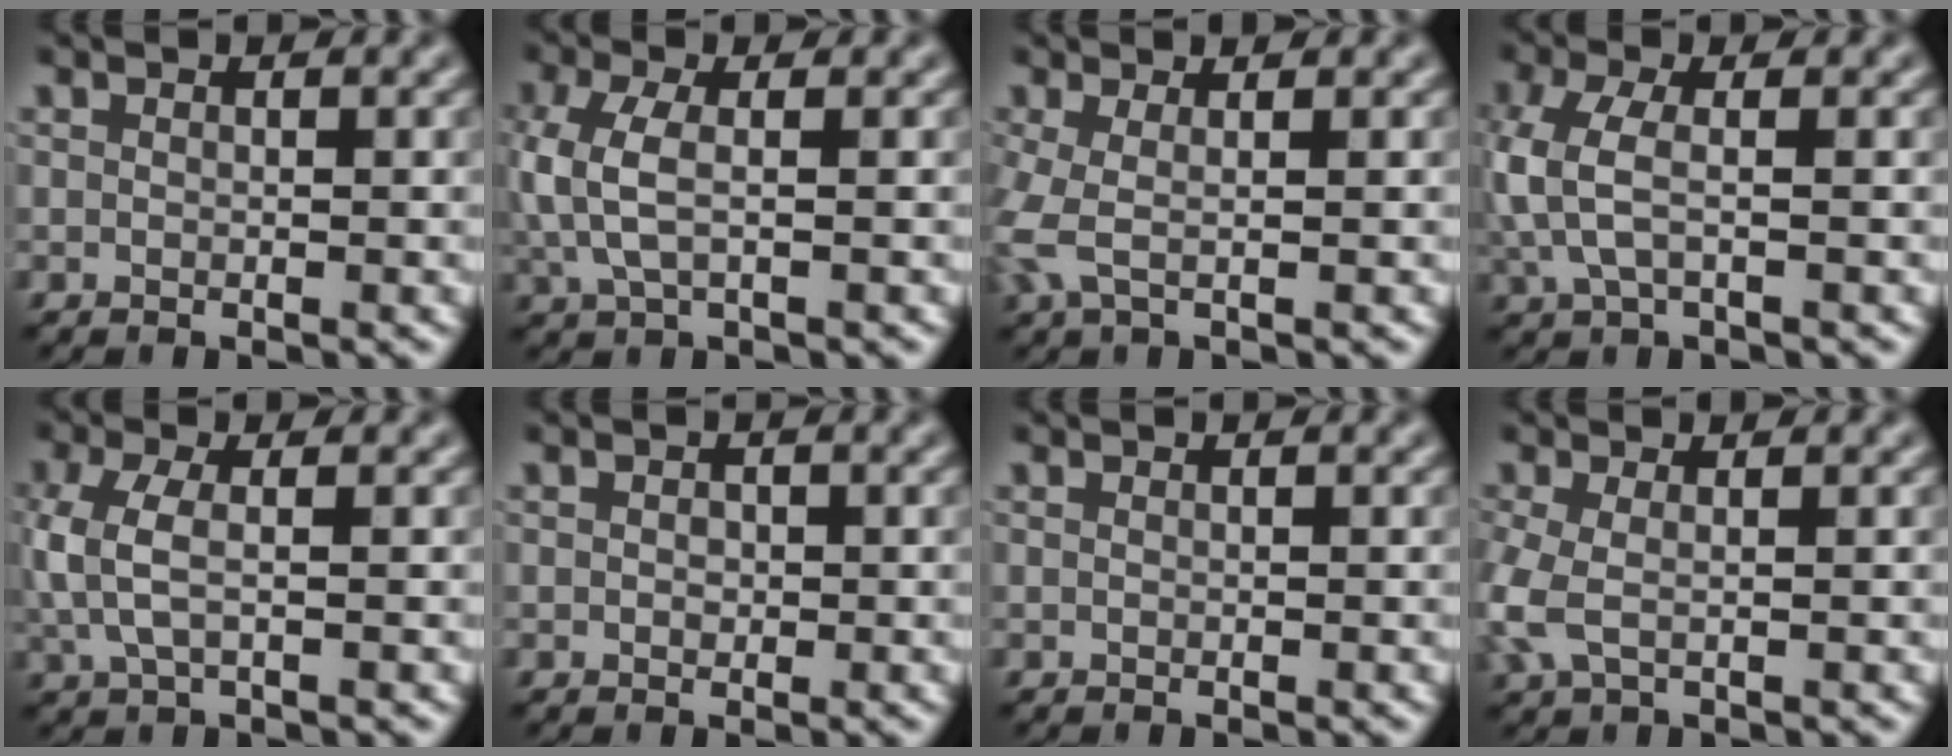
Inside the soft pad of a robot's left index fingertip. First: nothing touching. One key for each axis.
{"total": 3.7, "fx": 0.2, "fy": 1.6, "fz": 3.3, "tx": -0.088, "ty": 0.003, "tz": 0.000}
{"total": 2.7, "fx": -0.2, "fy": 0.8, "fz": 2.6, "tx": -0.069, "ty": -0.003, "tz": -0.009}
{"total": 3.7, "fx": 0.0, "fy": 1.6, "fz": 3.4, "tx": -0.094, "ty": 0.003, "tz": -0.005}
{"total": 3.3, "fx": 0.1, "fy": 1.4, "fz": 3.0, "tx": -0.081, "ty": 0.002, "tz": -0.001}
{"total": 0.8, "fx": 0.0, "fy": 0.6, "fz": 0.4, "tx": -0.007, "ty": -0.002, "tz": -0.002}
{"total": 0.0}
{"total": 3.3, "fx": -0.5, "fy": 1.6, "fz": 2.9, "tx": -0.085, "ty": -0.003, "tz": -0.014}